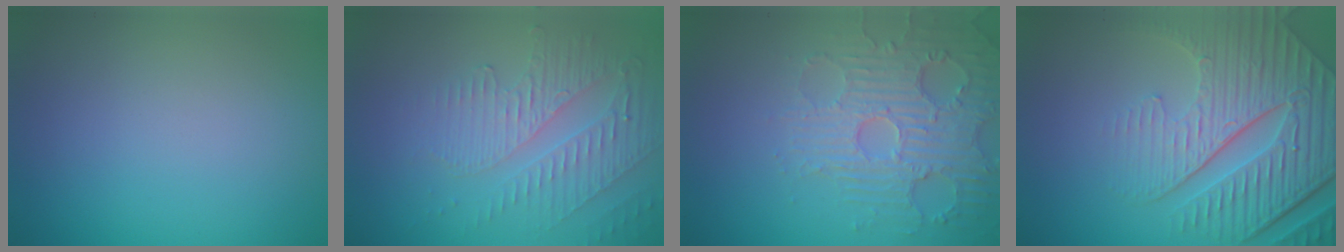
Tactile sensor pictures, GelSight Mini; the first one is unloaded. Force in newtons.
{"total": 4.3, "press": 3.1, "slide": 2.9}
{"total": 5.0, "press": 4.1, "slide": 2.9}
{"total": 9.0, "press": 6.3, "slide": 6.5}